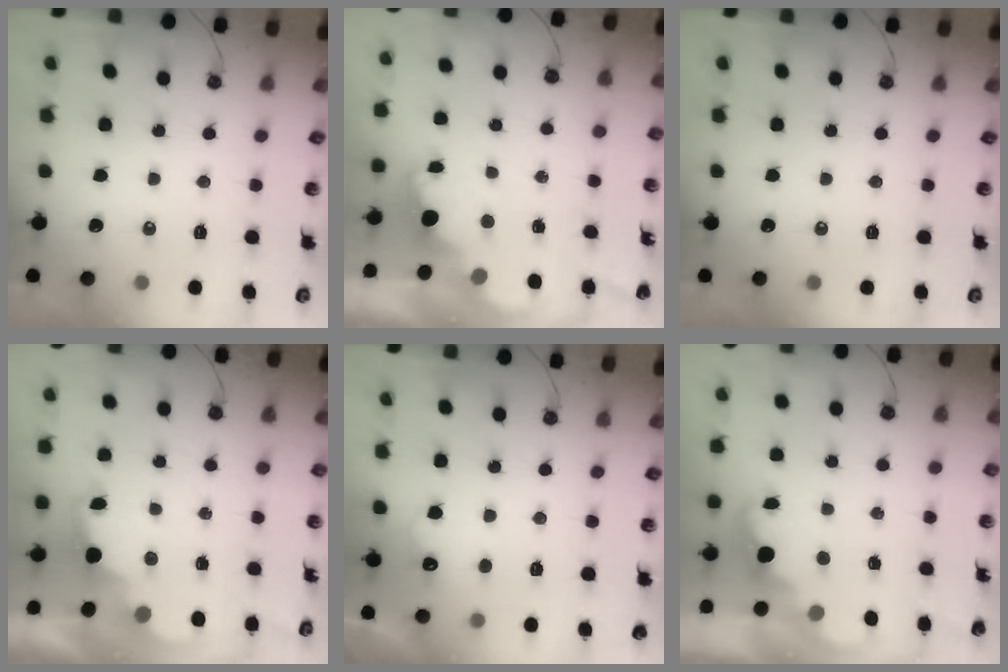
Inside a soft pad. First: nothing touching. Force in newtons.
{"total": 3.6, "press": 3.5, "slide": 0.7}
{"total": 0.0}
{"total": 3.0, "press": 3.0, "slide": 0.6}
{"total": 6.7, "press": 6.5, "slide": 1.3}
{"total": 2.4, "press": 2.3, "slide": 0.5}